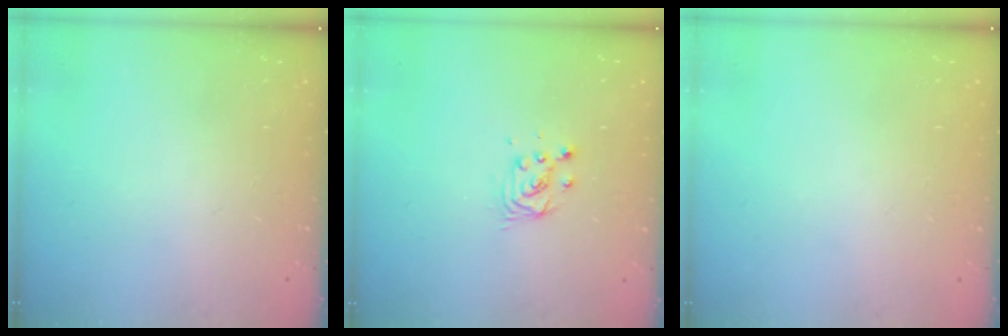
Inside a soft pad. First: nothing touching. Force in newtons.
{"total": 3.9, "press": 3.8, "slide": 0.4}
{"total": 0.0}